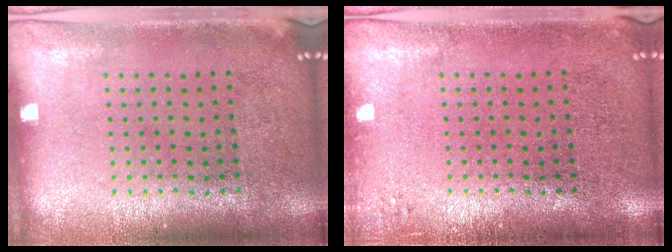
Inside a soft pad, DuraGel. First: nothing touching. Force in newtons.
{"total": 1.0, "press": 1.0, "slide": 0.2}